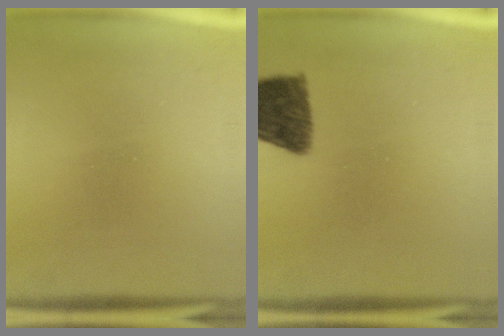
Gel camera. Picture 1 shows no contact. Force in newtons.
{"total": 10.2}